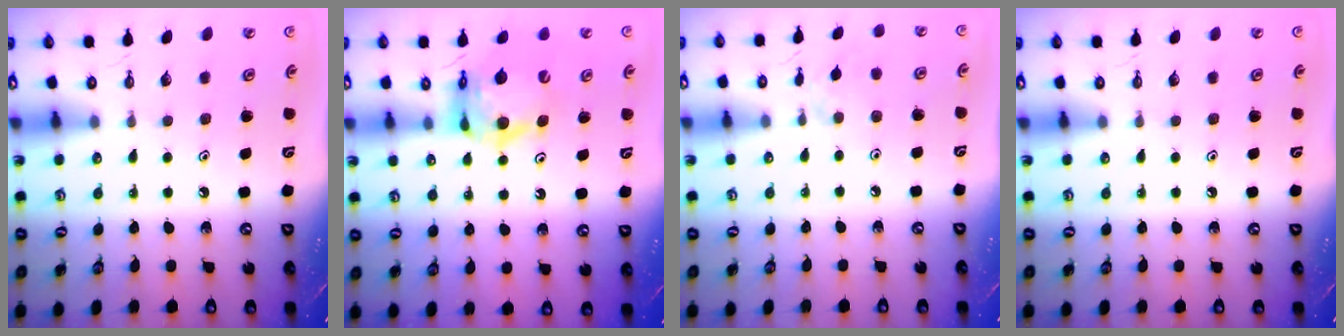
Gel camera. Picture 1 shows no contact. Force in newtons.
{"total": 12.3, "press": 12.3, "slide": 1.4}
{"total": 2.8, "press": 2.7, "slide": 0.4}
{"total": 0.0}